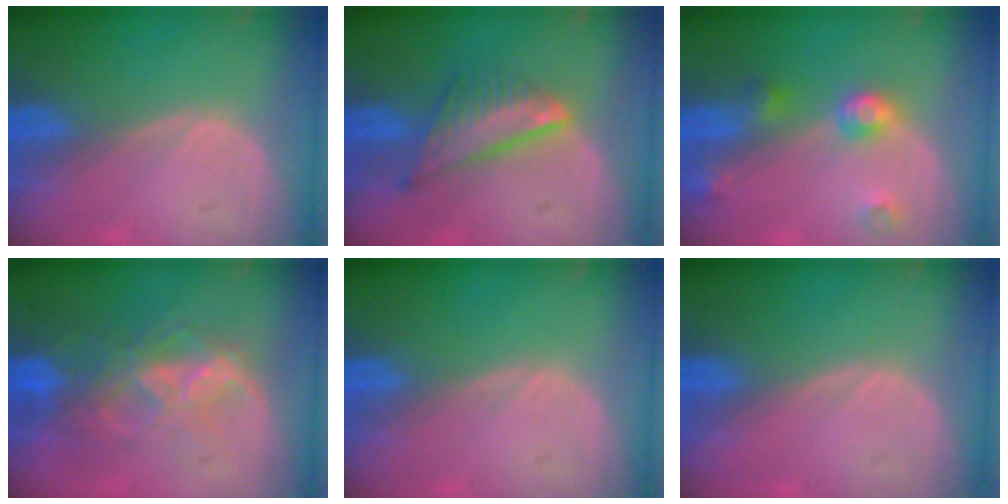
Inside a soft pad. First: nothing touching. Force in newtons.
{"total": 7.5, "press": 6.4, "slide": 3.9}
{"total": 4.6, "press": 4.1, "slide": 2.0}
{"total": 7.8, "press": 7.1, "slide": 3.1}
{"total": 0.0}
{"total": 0.0}